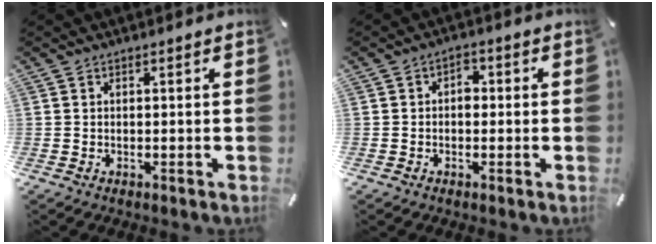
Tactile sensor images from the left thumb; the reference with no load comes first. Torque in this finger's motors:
{"motor_torque": [-0.13, -0.14, 0.04, -0.03, 0.05]}